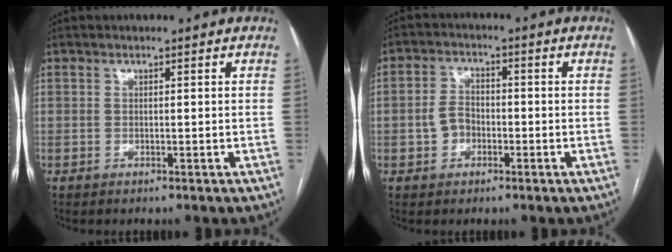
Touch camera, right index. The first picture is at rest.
{"total": 4.1, "force": [-1.2, 3.2, 2.3], "torque": [-0.051, 0.016, -0.020]}